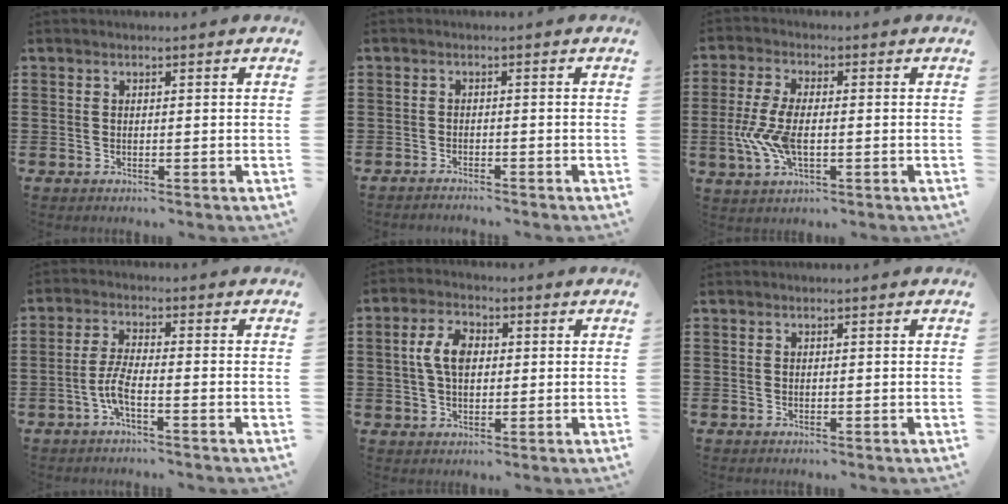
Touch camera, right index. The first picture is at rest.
{"total": 1.5, "force": [-1.5, -0.1, -0.2], "torque": [-0.001, 0.003, -0.032]}
{"total": 7.3, "force": [-1.3, 3.3, 6.4], "torque": [-0.154, -0.007, -0.030]}
{"total": 4.7, "force": [-2.3, 0.9, 4.1], "torque": [-0.105, -0.008, -0.053]}
{"total": 5.9, "force": [0.5, 3.4, 4.7], "torque": [-0.107, 0.014, 0.003]}
{"total": 0.0}